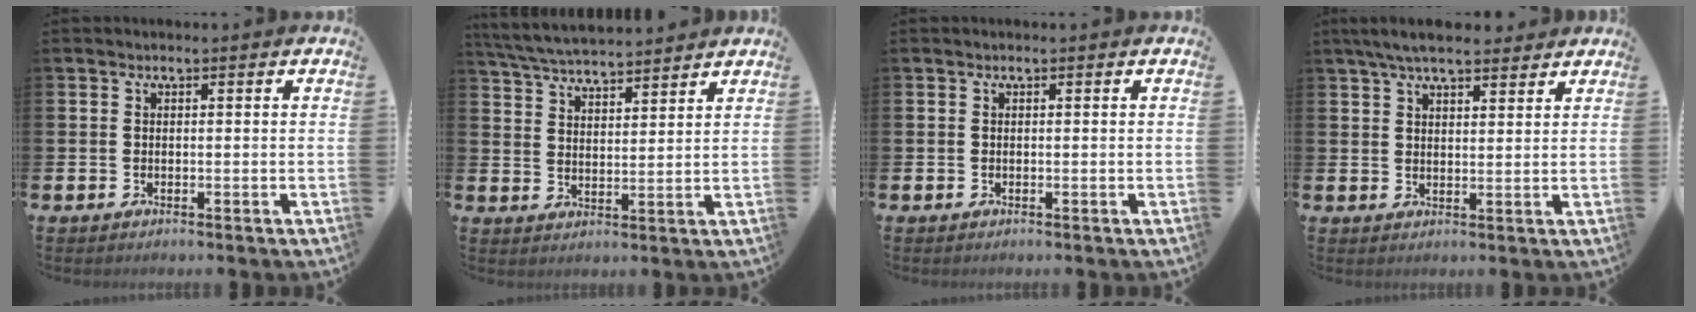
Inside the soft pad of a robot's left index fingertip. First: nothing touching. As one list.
[{"total": 5.6, "force": [5.6, 0.4, 0.8], "torque": [-0.039, -0.029, 0.101]}, {"total": 0.0}, {"total": 5.5, "force": [4.9, 1.2, 2.0], "torque": [-0.049, -0.010, 0.090]}]